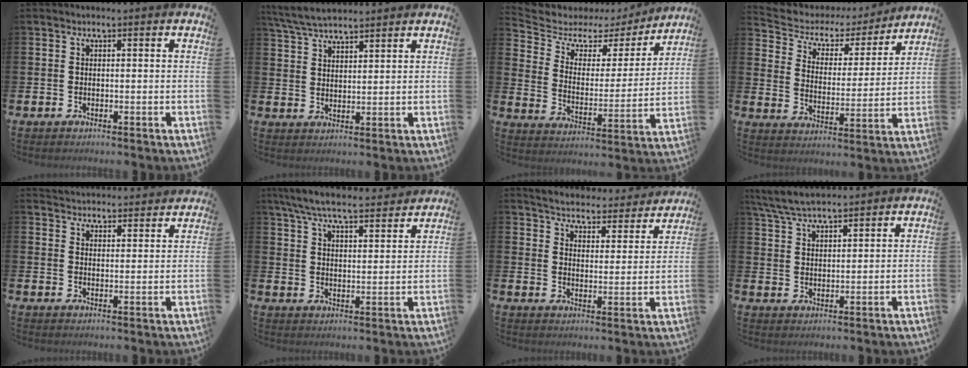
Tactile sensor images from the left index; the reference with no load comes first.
{"total": 5.1, "force": [4.9, 0.8, 1.3], "torque": [-0.046, -0.015, 0.091]}
{"total": 5.9, "force": [4.6, 3.4, 1.5], "torque": [-0.061, -0.033, 0.070]}
{"total": 5.3, "force": [4.2, 3.1, 1.1], "torque": [-0.050, -0.032, 0.064]}
{"total": 4.1, "force": [4.1, 0.5, -0.4], "torque": [-0.003, -0.027, 0.073]}
{"total": 7.5, "force": [7.0, 1.0, 2.5], "torque": [-0.068, -0.041, 0.125]}
{"total": 4.9, "force": [4.9, 0.5, 0.2], "torque": [-0.025, -0.042, 0.081]}
{"total": 5.7, "force": [5.5, 0.9, 1.6], "torque": [-0.054, -0.018, 0.101]}